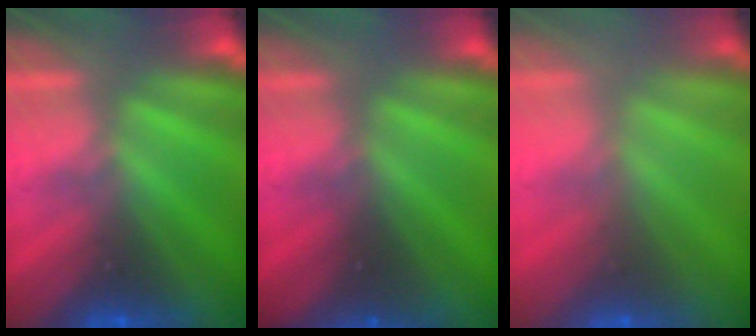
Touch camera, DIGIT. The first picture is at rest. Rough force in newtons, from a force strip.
{"total": 3.7}
{"total": 2.3}